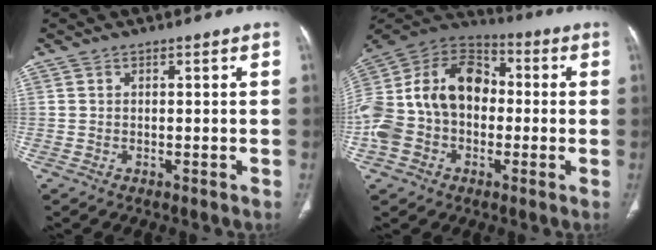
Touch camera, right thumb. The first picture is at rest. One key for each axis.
{"total": 21.7, "fx": -0.9, "fy": 15.7, "fz": 15.0, "tx": -0.301, "ty": 0.047, "tz": -0.020}